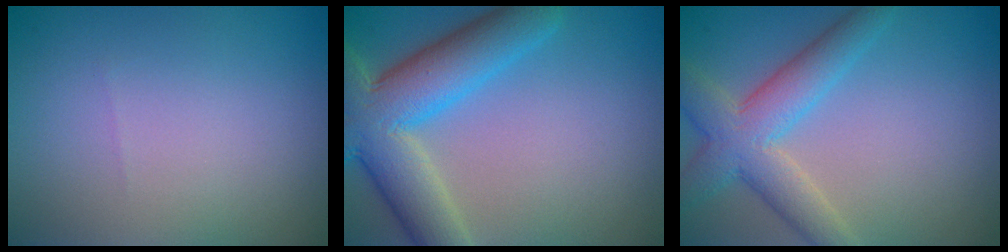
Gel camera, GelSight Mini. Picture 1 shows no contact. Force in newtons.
{"total": 8.9, "press": 8.9, "slide": 0.5}
{"total": 5.5, "press": 5.4, "slide": 0.3}